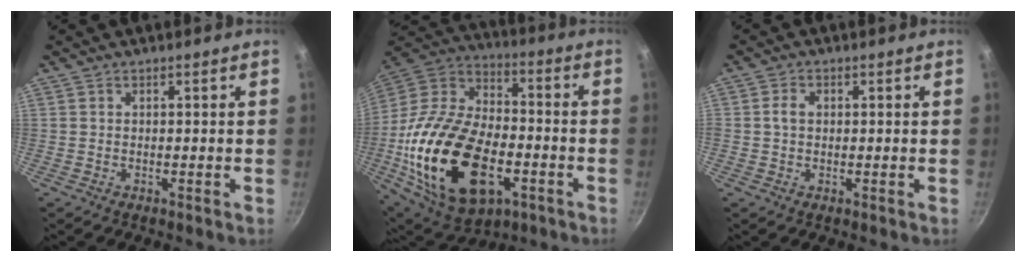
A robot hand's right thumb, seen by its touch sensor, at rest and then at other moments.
{"total": 30.5, "force": [-8.2, 17.8, 23.4], "torque": [-0.474, 0.015, -0.127]}
{"total": 2.4, "force": [0.2, 1.8, 1.6], "torque": [-0.030, 0.004, 0.002]}